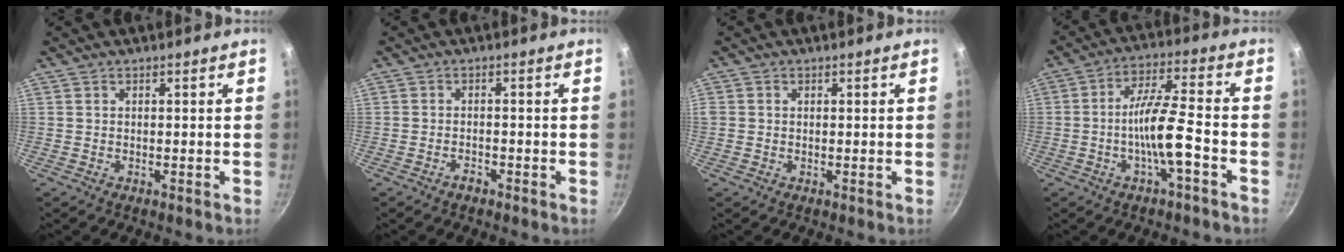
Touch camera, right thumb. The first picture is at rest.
{"total": 1.5, "force": [-1.2, 0.6, 0.7], "torque": [-0.011, 0.014, -0.020]}
{"total": 1.0, "force": [0.2, 0.9, 0.3], "torque": [-0.003, 0.001, 0.000]}
{"total": 10.0, "force": [-3.5, 1.9, 9.1], "torque": [-0.167, 0.032, -0.067]}